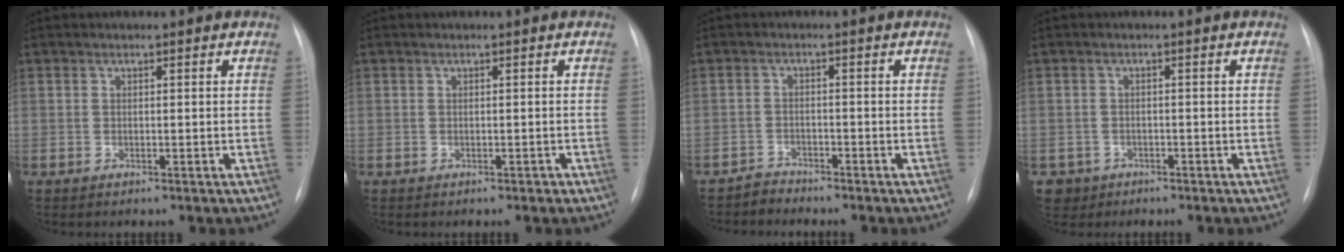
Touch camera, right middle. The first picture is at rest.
{"total": 0.6, "force": [-0.4, 0.3, 0.3], "torque": [-0.002, 0.001, -0.005]}
{"total": 2.0, "force": [-1.8, 0.3, -0.8], "torque": [0.019, -0.007, -0.036]}
{"total": 2.7, "force": [-1.4, 2.2, -0.2], "torque": [0.003, 0.007, -0.023]}